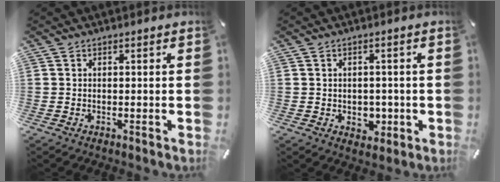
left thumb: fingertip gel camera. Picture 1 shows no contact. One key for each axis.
{"total": 3.6, "fx": -0.5, "fy": 3.3, "fz": 1.5, "tx": -0.004, "ty": -0.005, "tz": -0.013}